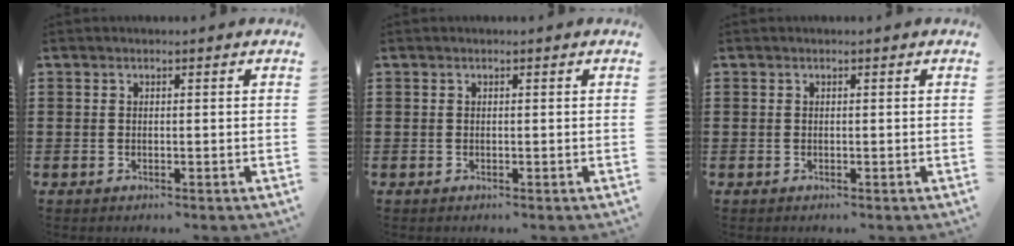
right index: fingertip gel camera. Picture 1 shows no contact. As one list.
[{"total": 0.0}, {"total": 0.0}]